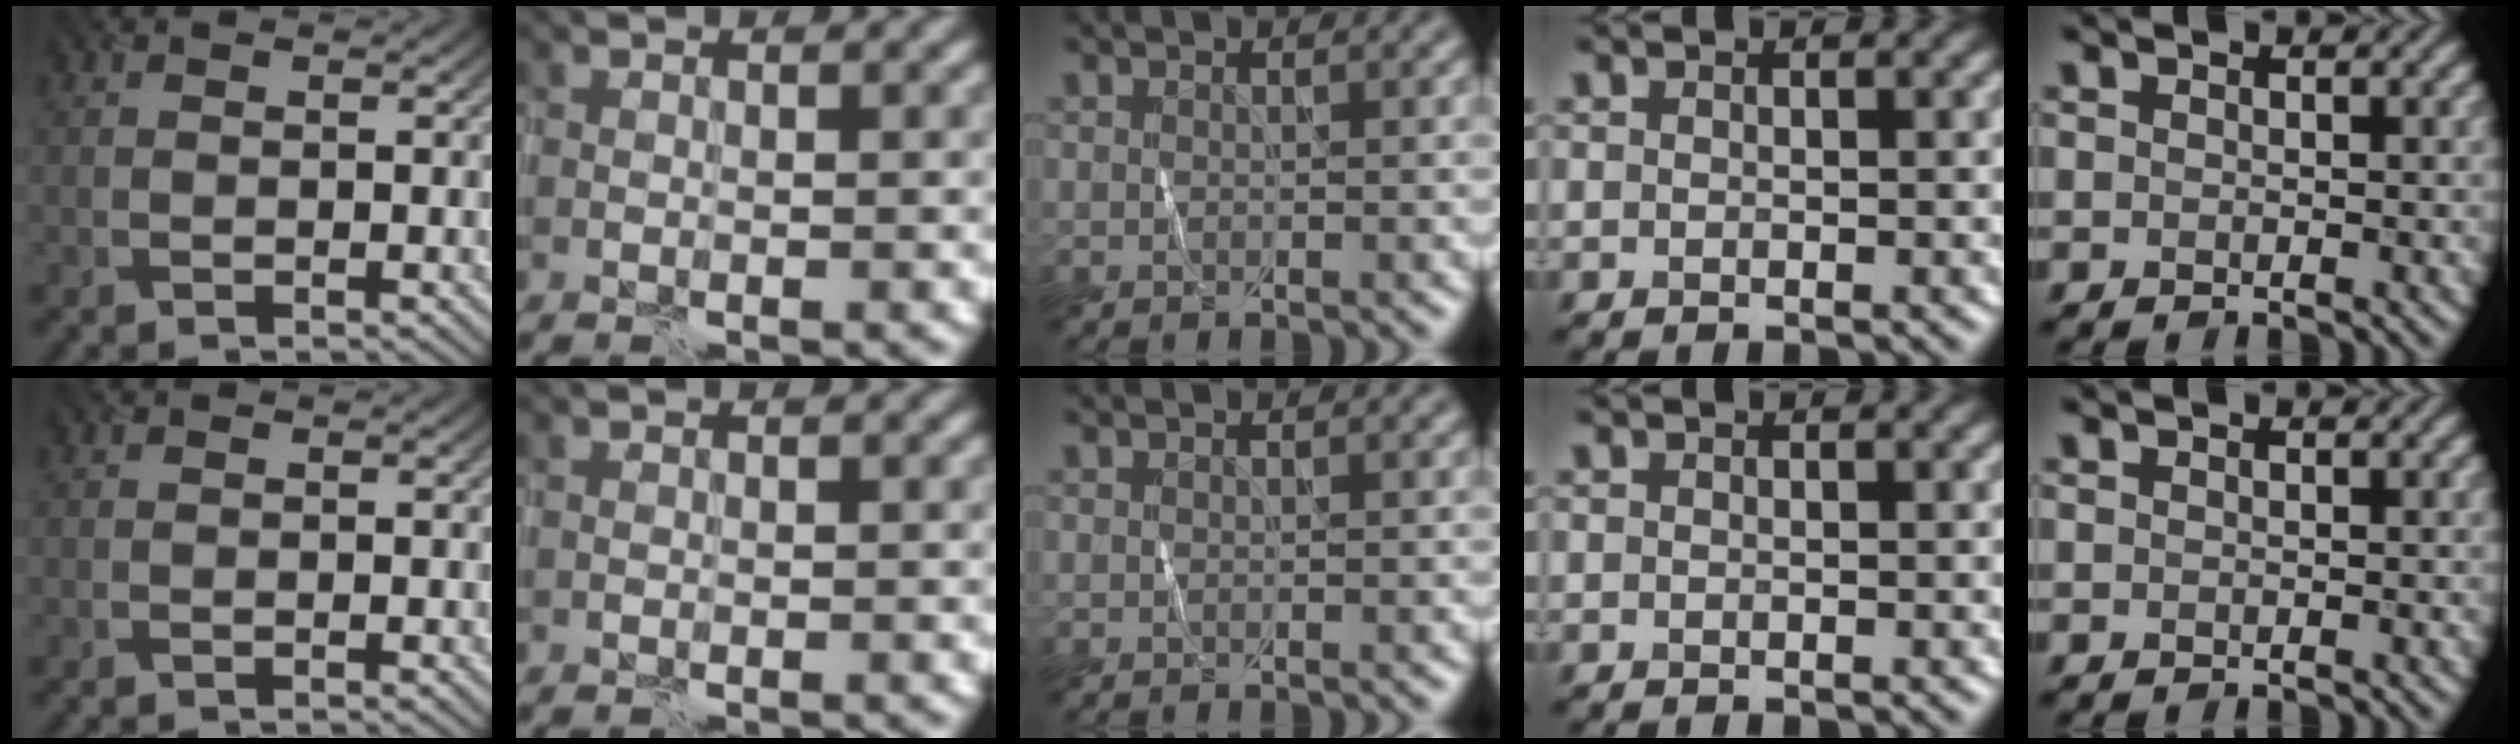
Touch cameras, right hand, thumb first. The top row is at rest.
{}